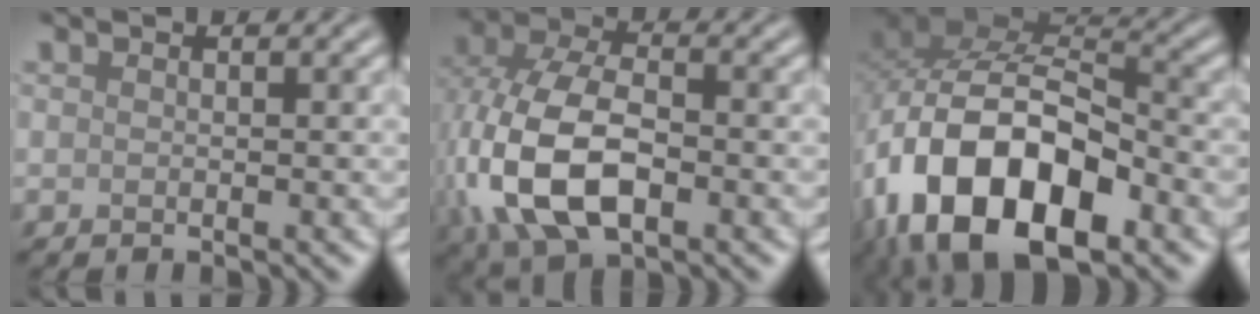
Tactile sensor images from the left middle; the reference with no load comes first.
{"total": 11.2, "force": [-2.4, 6.7, 8.6], "torque": [-0.205, -0.011, -0.051]}
{"total": 15.6, "force": [-5.7, 9.0, 11.4], "torque": [-0.198, -0.005, -0.107]}